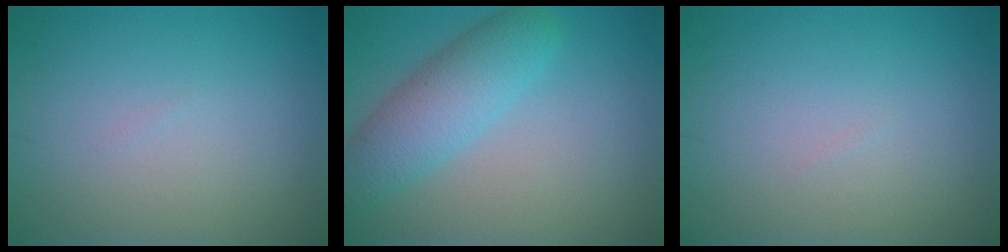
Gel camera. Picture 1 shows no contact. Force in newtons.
{"total": 4.9, "press": 4.9, "slide": 0.2}
{"total": 0.0}